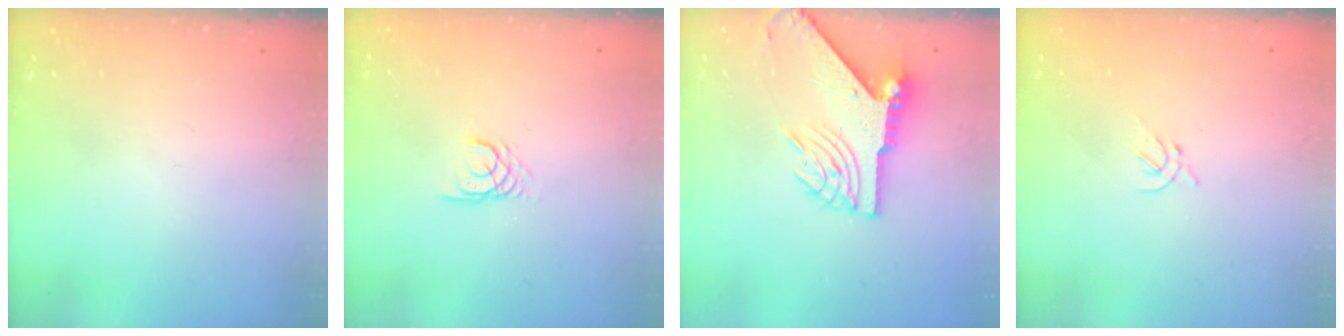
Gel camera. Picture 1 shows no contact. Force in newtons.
{"total": 2.0, "press": 2.0, "slide": 0.1}
{"total": 9.2, "press": 9.2, "slide": 1.1}
{"total": 1.7, "press": 1.6, "slide": 0.6}